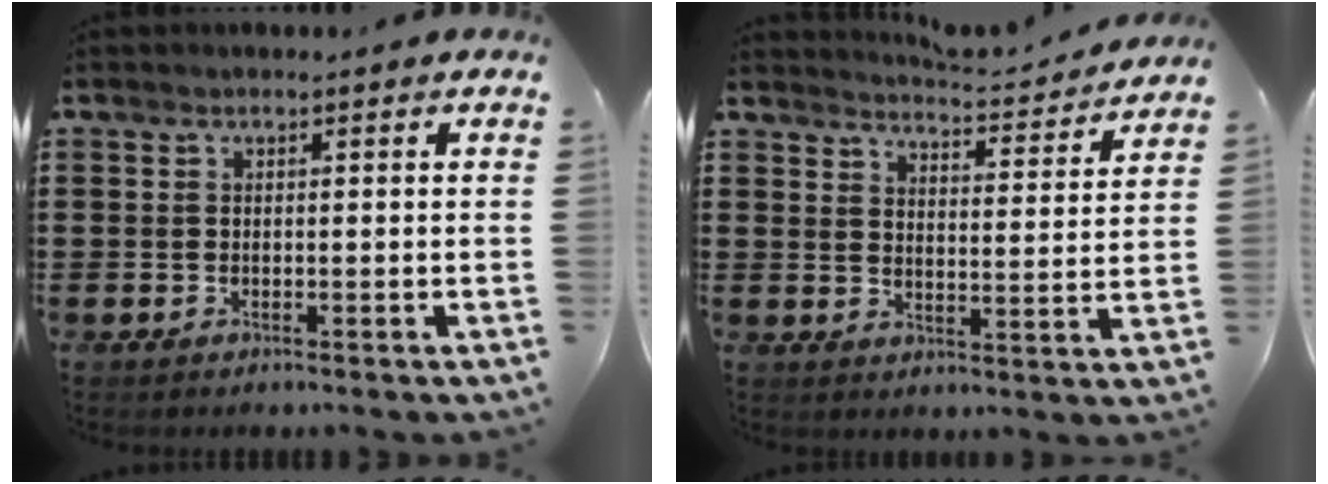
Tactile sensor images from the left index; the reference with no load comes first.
{"total": 4.0, "force": [3.9, -0.4, 0.4], "torque": [-0.020, -0.035, 0.063]}